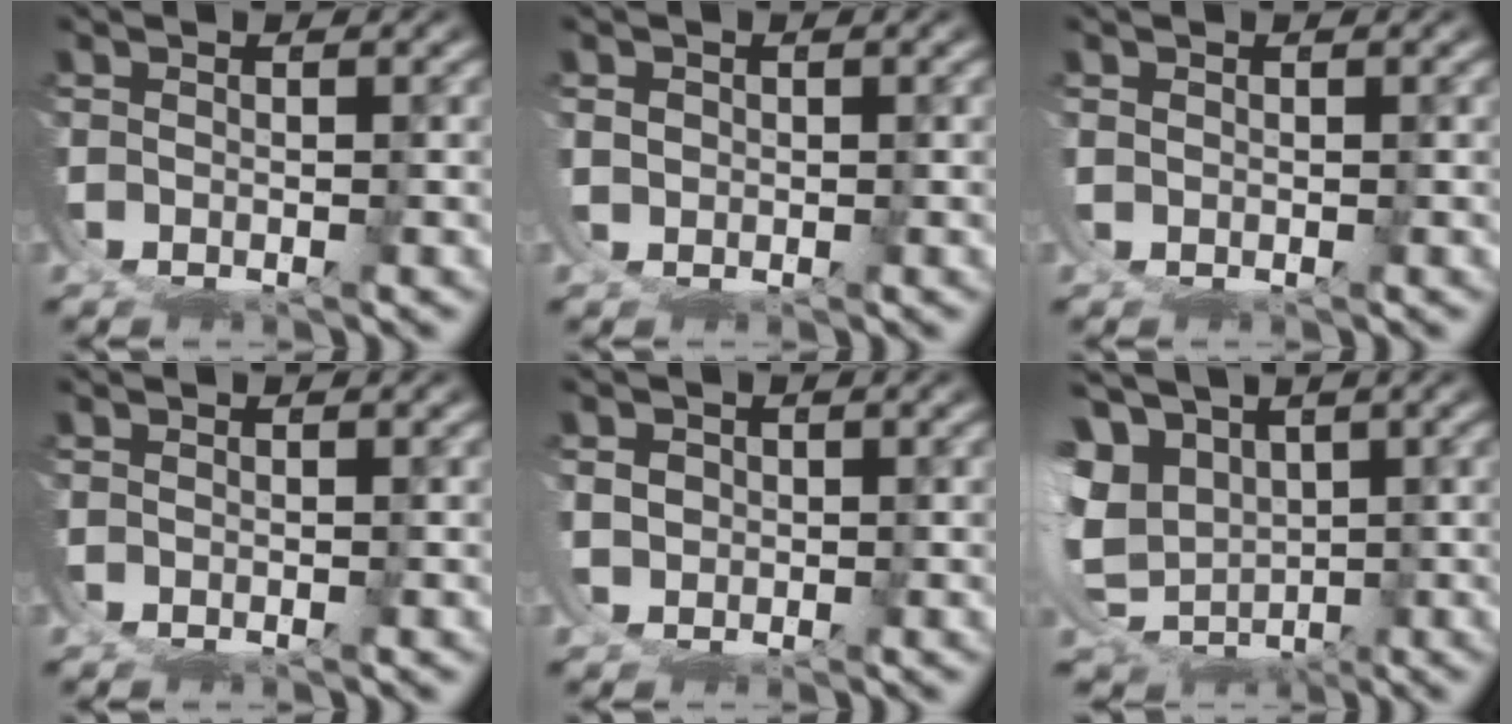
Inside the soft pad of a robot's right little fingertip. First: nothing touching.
{"total": 1.0, "force": [0.7, -0.1, 0.7], "torque": [-0.018, -0.005, 0.020]}
{"total": 1.0, "force": [0.8, -0.4, 0.5], "torque": [-0.009, 0.001, 0.017]}
{"total": 0.0}
{"total": 1.3, "force": [0.7, 0.4, 0.9], "torque": [-0.023, -0.007, 0.022]}
{"total": 9.0, "force": [-0.1, 7.4, 5.1], "torque": [-0.130, -0.045, 0.016]}